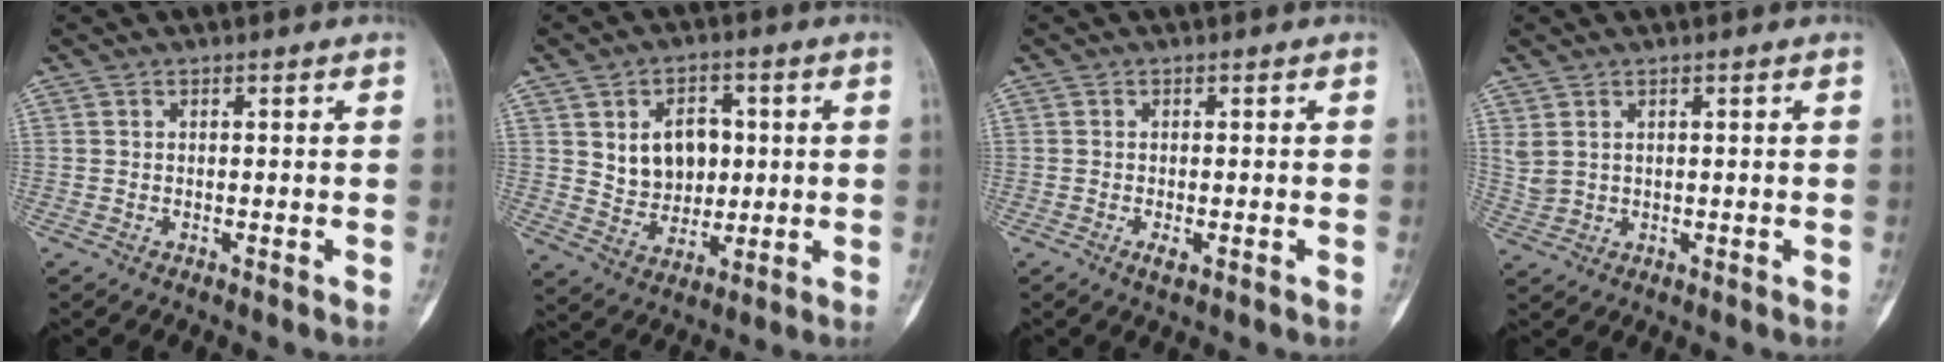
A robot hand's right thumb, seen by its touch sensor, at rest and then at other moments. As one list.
[{"total": 10.3, "force": [1.9, 7.7, 6.5], "torque": [-0.059, -0.009, 0.040]}, {"total": 1.5, "force": [-0.6, 0.5, 1.3], "torque": [-0.023, -0.003, -0.011]}, {"total": 2.7, "force": [1.2, 1.8, 1.6], "torque": [-0.034, -0.003, 0.035]}]